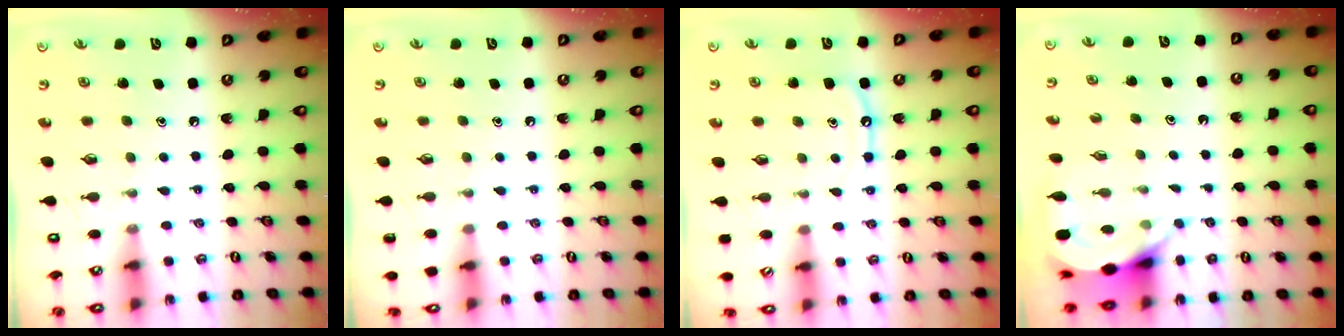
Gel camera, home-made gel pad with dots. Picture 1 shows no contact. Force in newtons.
{"total": 0.0}
{"total": 8.1, "press": 8.1, "slide": 0.8}
{"total": 5.5, "press": 5.5, "slide": 0.3}